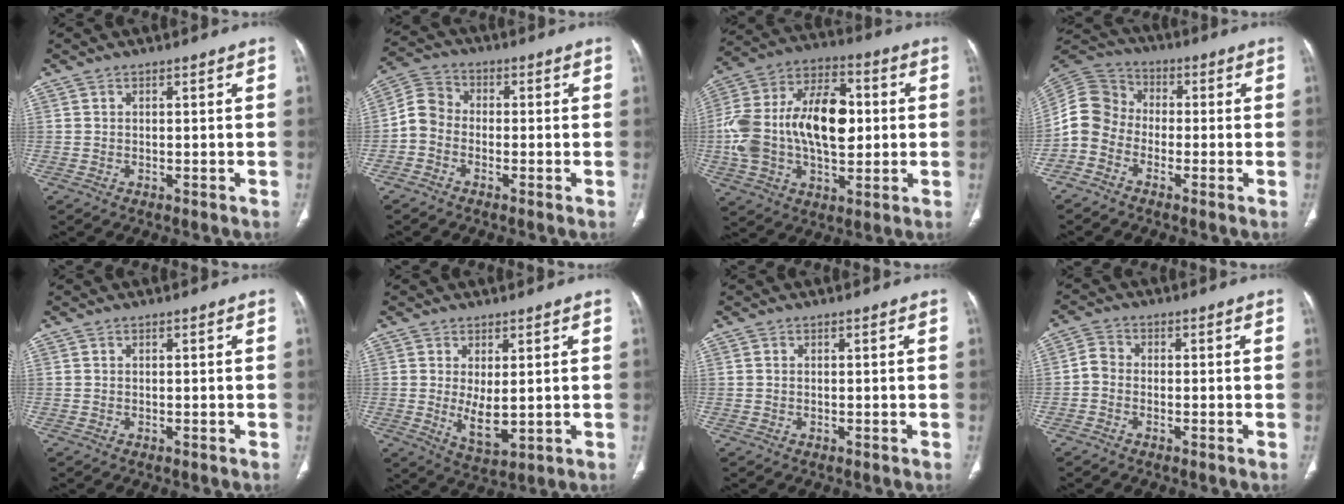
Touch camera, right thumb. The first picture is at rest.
{"total": 5.5, "force": [-1.6, 4.5, 2.7], "torque": [-0.042, 0.022, -0.050]}
{"total": 23.0, "force": [0.6, 13.5, 18.6], "torque": [-0.340, 0.027, 0.011]}
{"total": 8.8, "force": [-2.9, 7.2, 4.0], "torque": [-0.075, 0.042, -0.074]}
{"total": 0.0}
{"total": 5.8, "force": [0.2, 2.6, 5.2], "torque": [-0.081, -0.020, 0.016]}
{"total": 0.0}
{"total": 2.7, "force": [-1.0, 2.1, 1.4], "torque": [-0.020, 0.009, -0.029]}